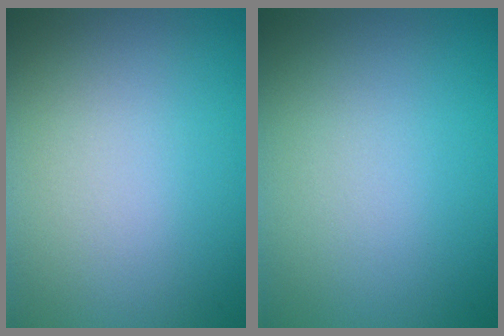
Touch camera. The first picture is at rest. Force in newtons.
{"total": 0.0}